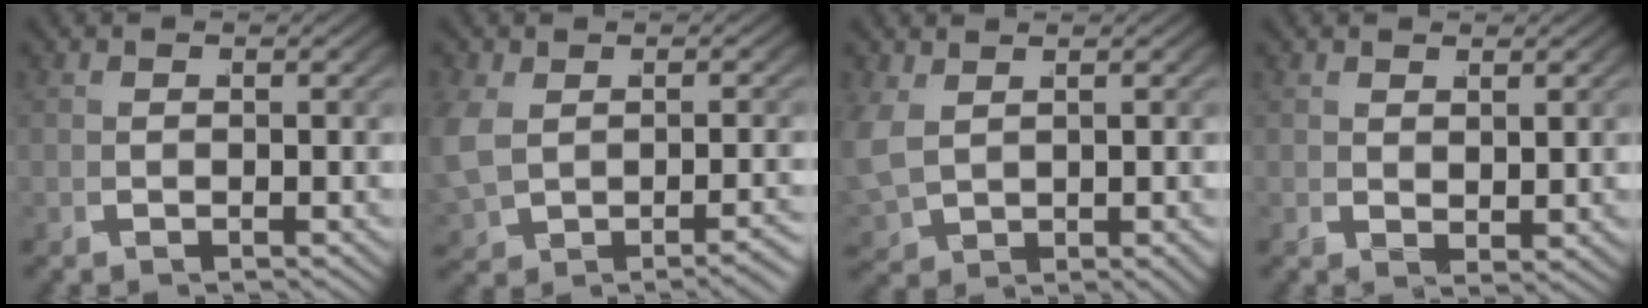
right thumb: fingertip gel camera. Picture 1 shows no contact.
{"total": 3.5, "force": [-0.9, 2.6, 2.2], "torque": [-0.064, -0.010, -0.001]}
{"total": 3.9, "force": [0.9, 3.0, 2.3], "torque": [-0.067, -0.019, 0.036]}
{"total": 1.8, "force": [1.6, 0.3, 0.7], "torque": [0.000, 0.002, 0.033]}